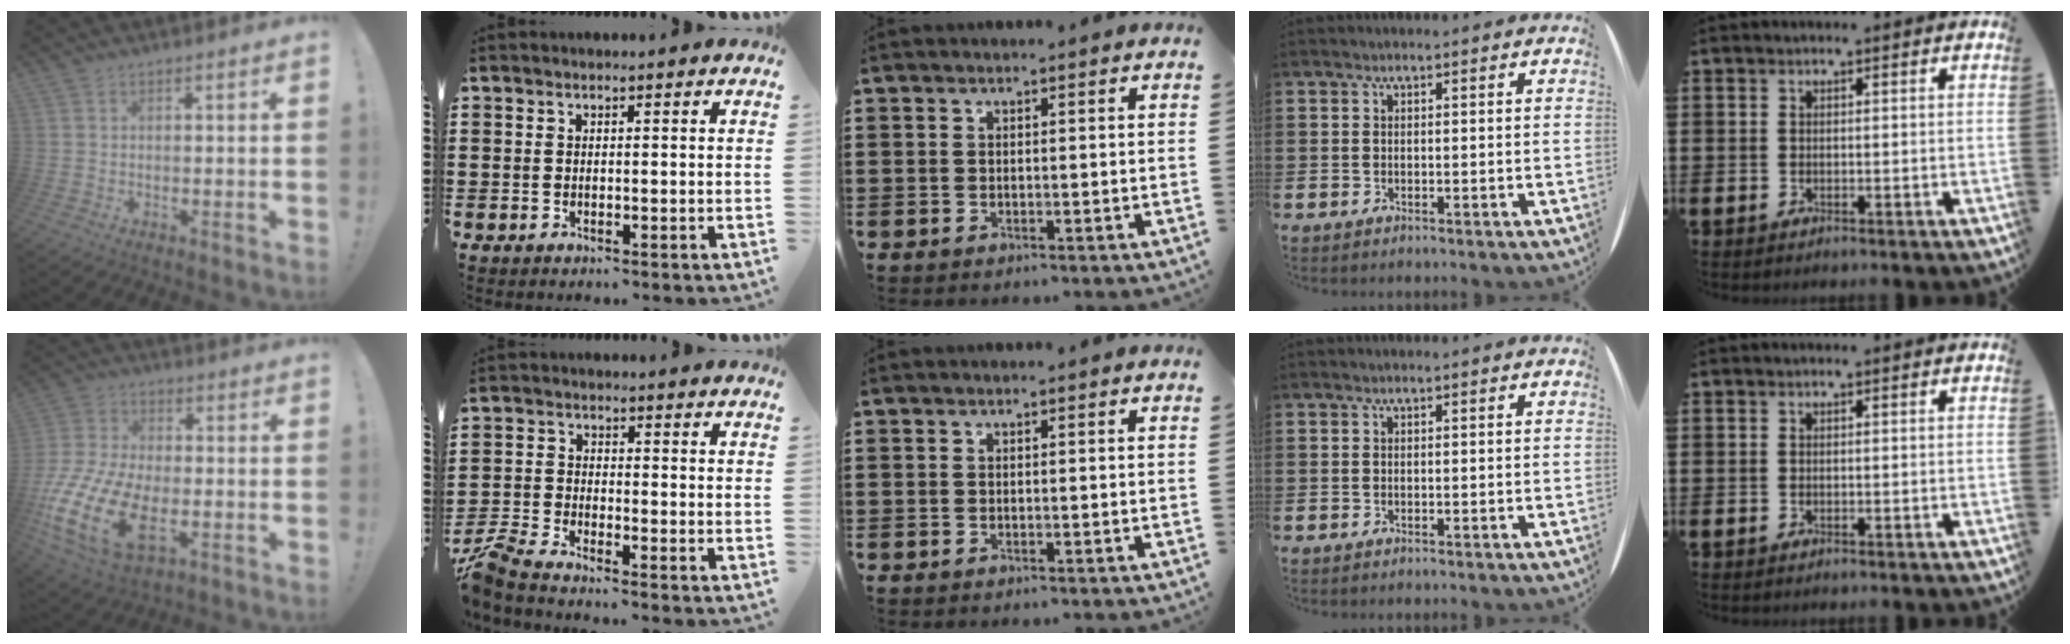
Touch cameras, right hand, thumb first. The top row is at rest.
{"thumb": {"total": 19.1, "force": [-6.1, 11.0, 14.4], "torque": [-0.285, 0.026, -0.098]}, "index": {"total": 4.2, "force": [-4.0, -0.1, 1.1], "torque": [-0.056, -0.016, -0.090]}}